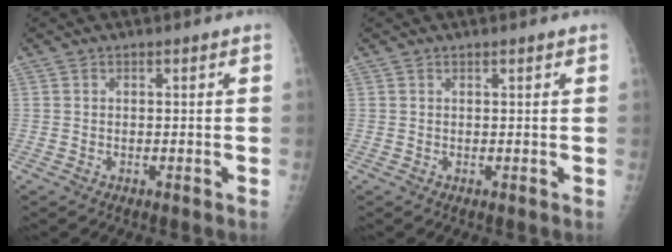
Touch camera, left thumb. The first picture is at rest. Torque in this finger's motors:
{"motor_torque": [0.31, -0.07, -0.36, -0.26, -0.01]}